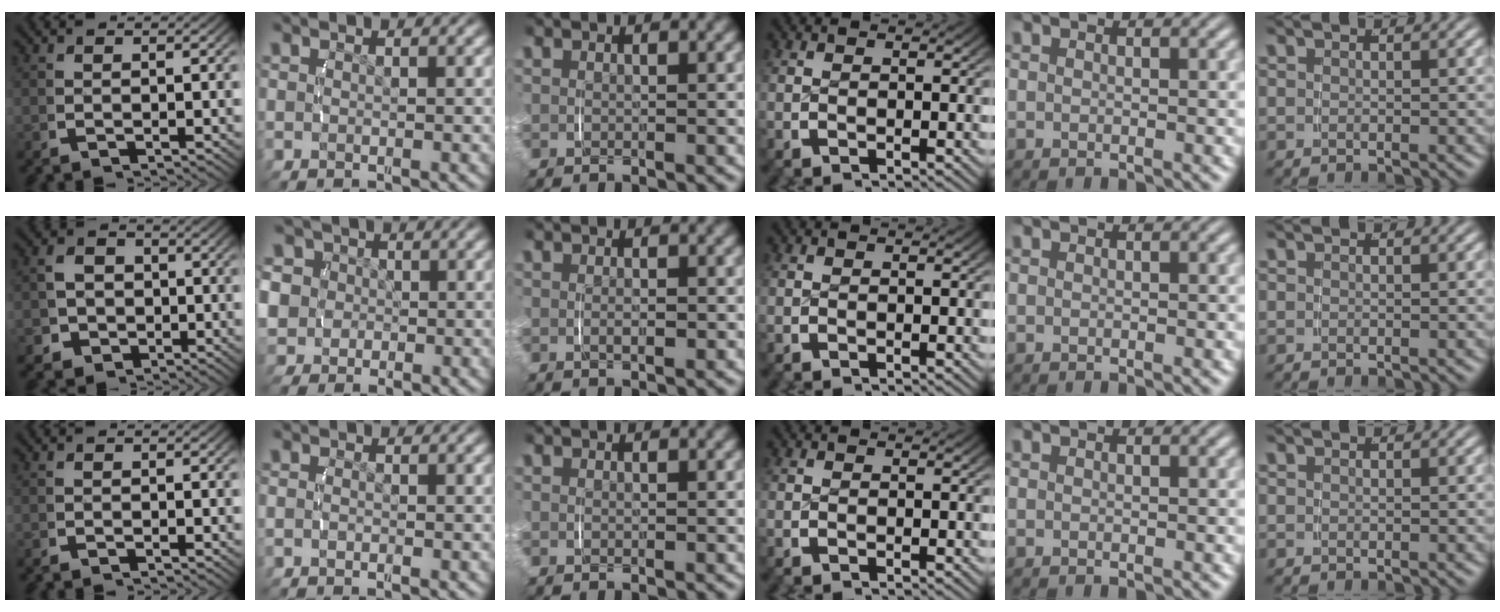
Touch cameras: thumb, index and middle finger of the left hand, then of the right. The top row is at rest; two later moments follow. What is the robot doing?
{"motion": "lift_and_place", "object": "napkin"}